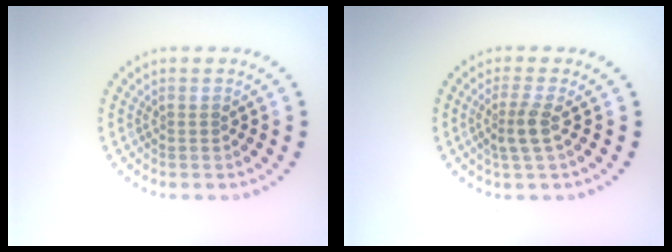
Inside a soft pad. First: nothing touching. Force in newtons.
{"total": 2.3, "press": 1.8, "slide": 1.4}